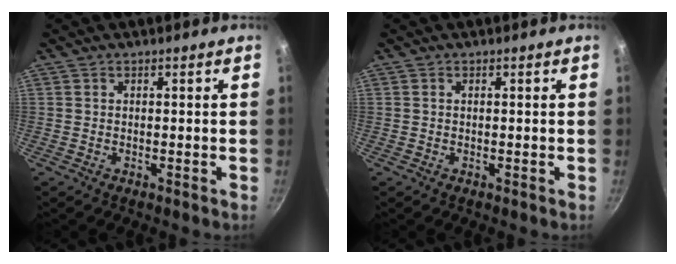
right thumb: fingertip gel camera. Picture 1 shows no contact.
{"total": 0.0}